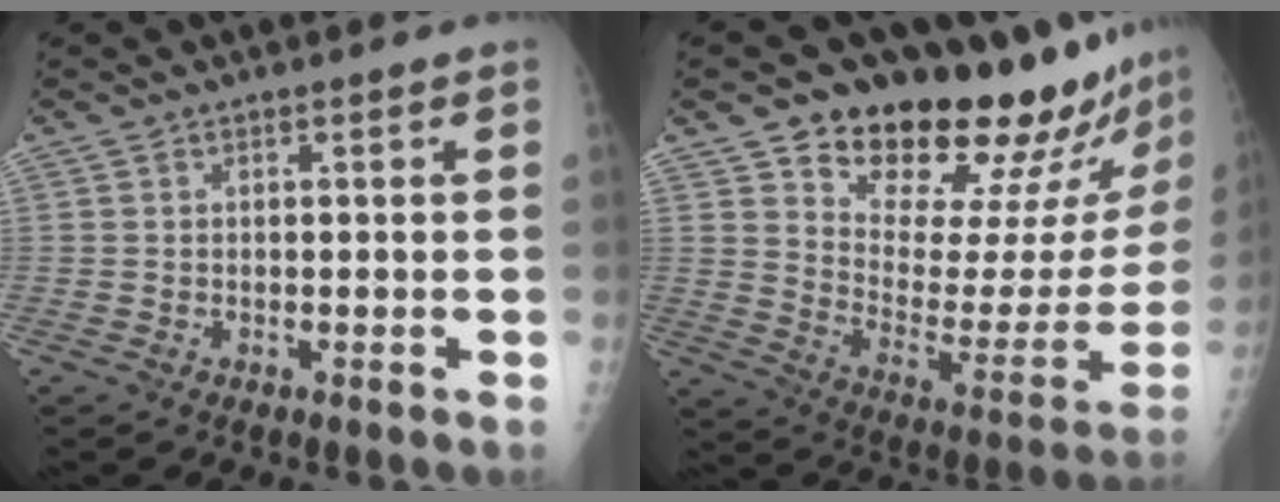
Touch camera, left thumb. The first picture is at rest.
{"total": 26.4, "force": [21.2, 8.4, 13.4], "torque": [-0.156, -0.136, 0.292]}